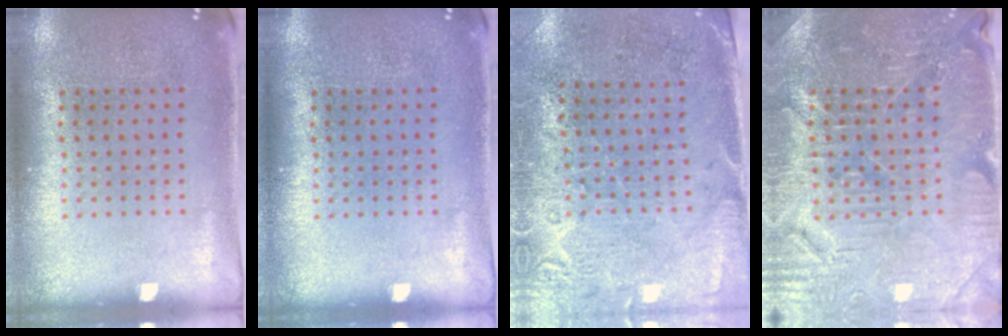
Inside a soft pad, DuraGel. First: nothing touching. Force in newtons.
{"total": 0.0}
{"total": 2.7, "press": 2.4, "slide": 1.2}
{"total": 4.0, "press": 3.9, "slide": 0.8}